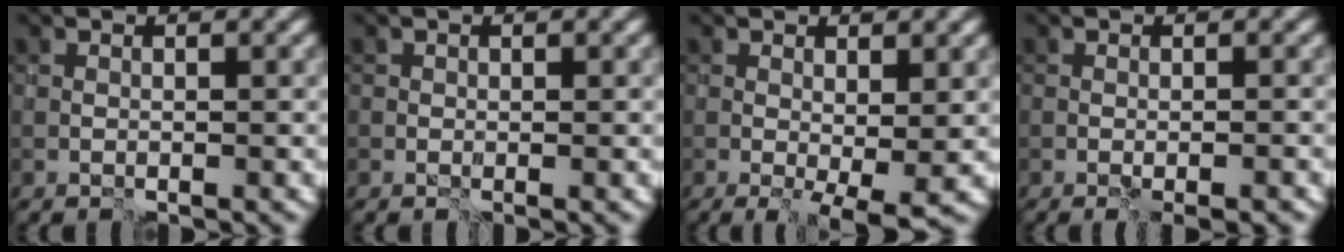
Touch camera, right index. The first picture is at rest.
{"total": 0.7, "force": [-0.1, -0.4, -0.6], "torque": [0.018, -0.002, -0.003]}
{"total": 3.3, "force": [-0.5, 0.9, 3.1], "torque": [-0.047, -0.010, -0.006]}
{"total": 1.8, "force": [-1.1, 0.3, 1.5], "torque": [-0.013, -0.008, -0.004]}